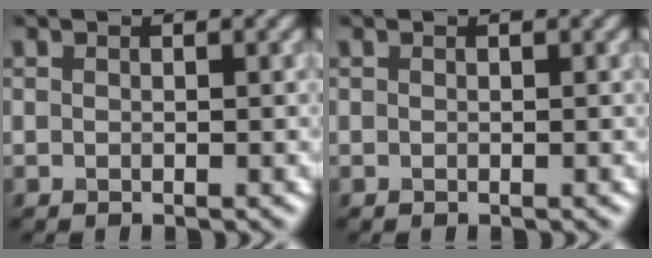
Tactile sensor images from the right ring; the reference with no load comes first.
{"total": 0.0}